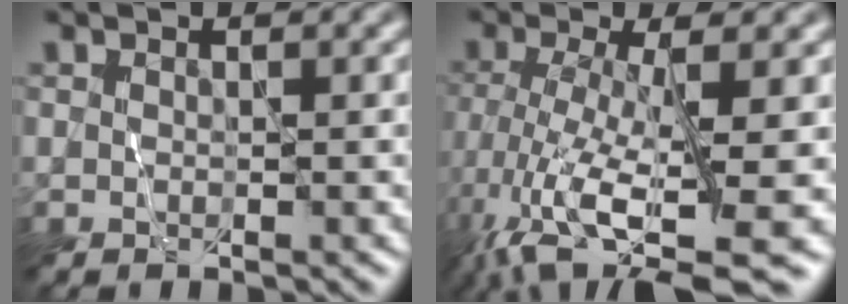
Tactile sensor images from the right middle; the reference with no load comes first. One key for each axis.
{"total": 12.0, "fx": -5.1, "fy": 3.3, "fz": 10.4, "tx": -0.212, "ty": -0.025, "tz": -0.083}